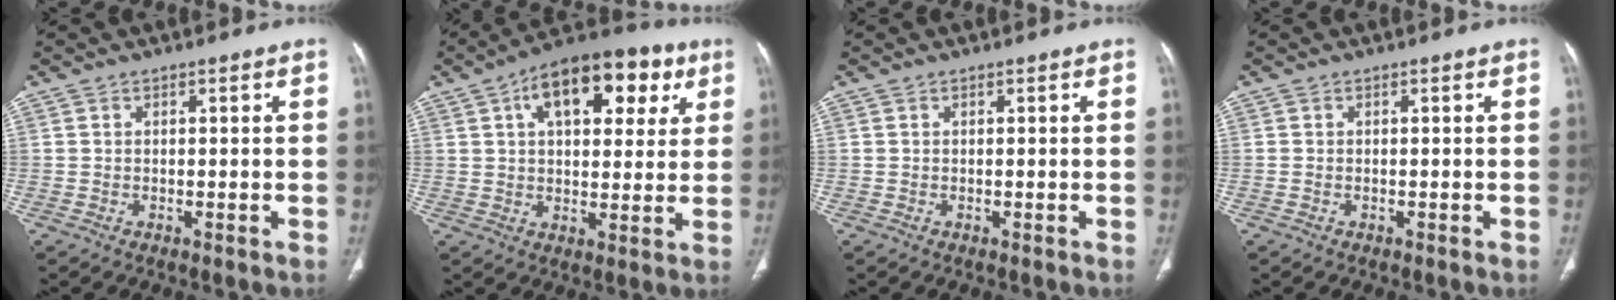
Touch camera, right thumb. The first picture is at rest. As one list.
[{"total": 18.4, "force": [7.4, 9.7, 13.8], "torque": [-0.161, 0.007, 0.107]}, {"total": 0.0}, {"total": 0.0}]